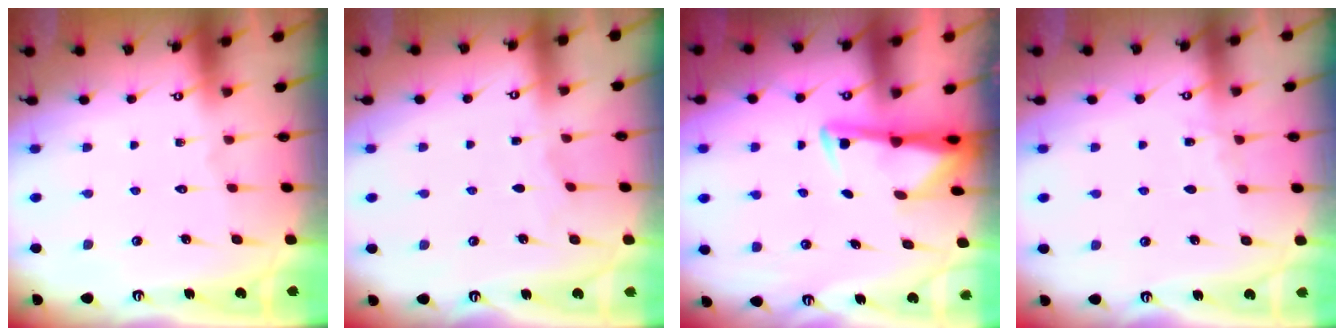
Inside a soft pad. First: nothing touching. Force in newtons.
{"total": 2.4, "press": 2.4, "slide": 0.2}
{"total": 2.9, "press": 2.8, "slide": 0.5}
{"total": 2.7, "press": 2.7, "slide": 0.4}